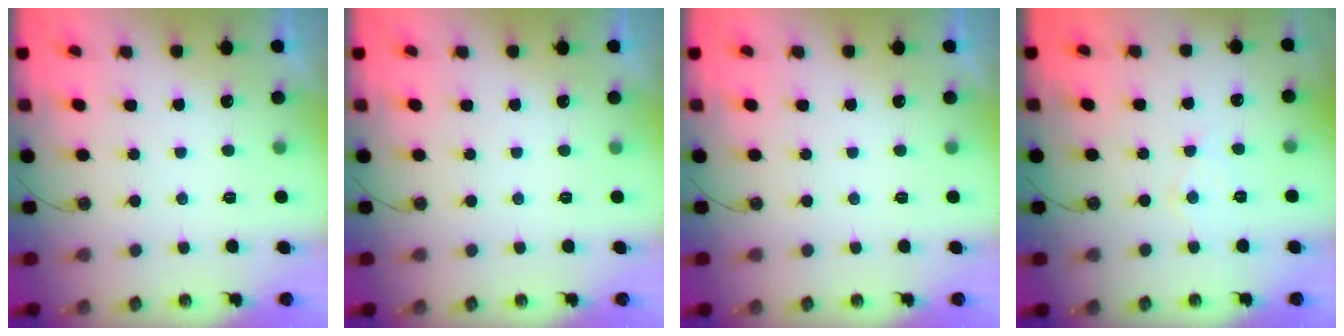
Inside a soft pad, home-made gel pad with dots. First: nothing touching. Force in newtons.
{"total": 0.0}
{"total": 0.0}
{"total": 7.0, "press": 7.0, "slide": 0.8}